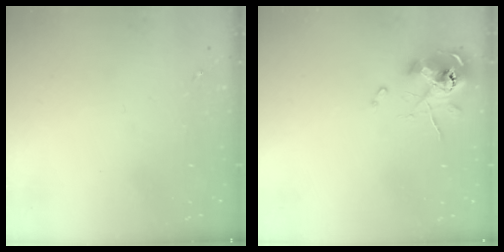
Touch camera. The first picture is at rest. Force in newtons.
{"total": 10.2, "press": 10.1, "slide": 1.4}